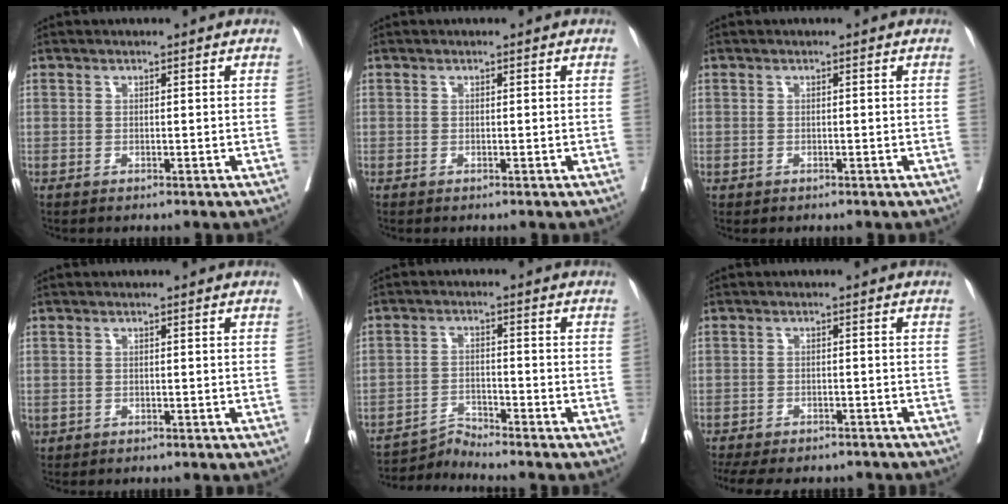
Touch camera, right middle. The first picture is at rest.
{"total": 0.0}
{"total": 0.0}
{"total": 0.8, "force": [-0.1, 0.7, 0.4], "torque": [-0.012, 0.000, 0.005]}
{"total": 4.0, "force": [-3.4, -1.6, -1.3], "torque": [0.019, -0.012, -0.061]}
{"total": 12.2, "force": [-10.5, 4.3, 4.5], "torque": [-0.092, -0.005, -0.135]}